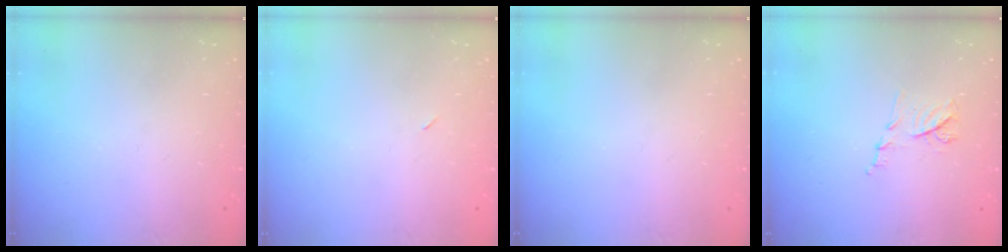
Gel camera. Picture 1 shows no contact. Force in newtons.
{"total": 2.3, "press": 2.0, "slide": 1.2}
{"total": 0.0}
{"total": 7.3, "press": 7.2, "slide": 0.9}